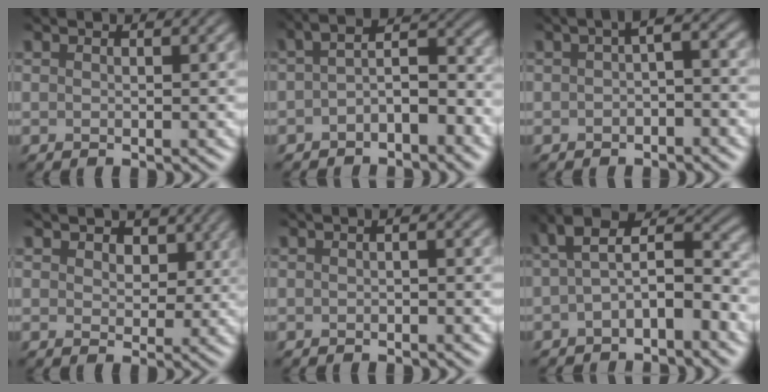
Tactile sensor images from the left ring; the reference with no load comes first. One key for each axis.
{"total": 4.7, "fx": -2.0, "fy": 2.1, "fz": 3.8, "tx": -0.060, "ty": 0.015, "tz": -0.041}
{"total": 2.5, "fx": -0.6, "fy": 1.1, "fz": 2.2, "tx": -0.034, "ty": 0.008, "tz": -0.013}
{"total": 2.9, "fx": 1.4, "fy": 2.1, "fz": 1.4, "tx": -0.029, "ty": -0.004, "tz": 0.010}
{"total": 0.8, "fx": -0.2, "fy": 0.3, "fz": 0.8, "tx": -0.012, "ty": 0.001, "tz": -0.004}
{"total": 6.2, "fx": -0.6, "fy": 3.0, "fz": 5.4, "tx": -0.082, "ty": 0.024, "tz": -0.021}